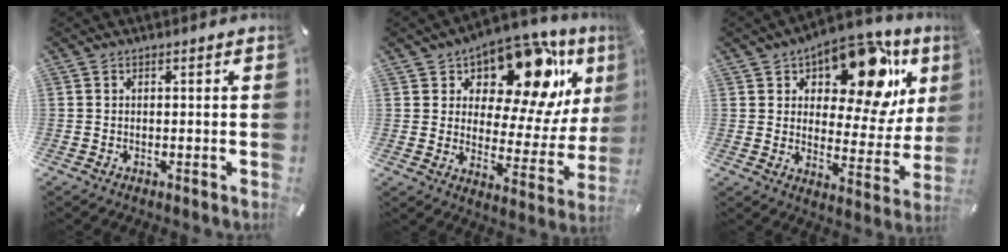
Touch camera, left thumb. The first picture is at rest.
{"total": 16.5, "force": [11.1, 8.2, 8.9], "torque": [-0.130, -0.089, 0.185]}
{"total": 19.1, "force": [11.8, 9.4, 11.8], "torque": [-0.161, -0.081, 0.193]}